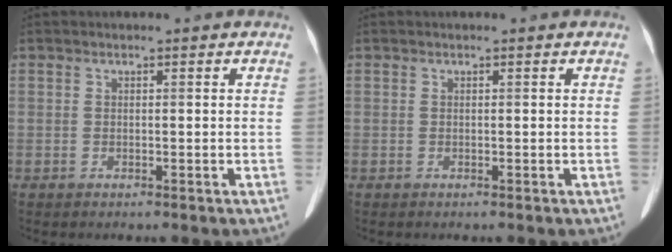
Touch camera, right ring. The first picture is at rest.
{"total": 0.0}